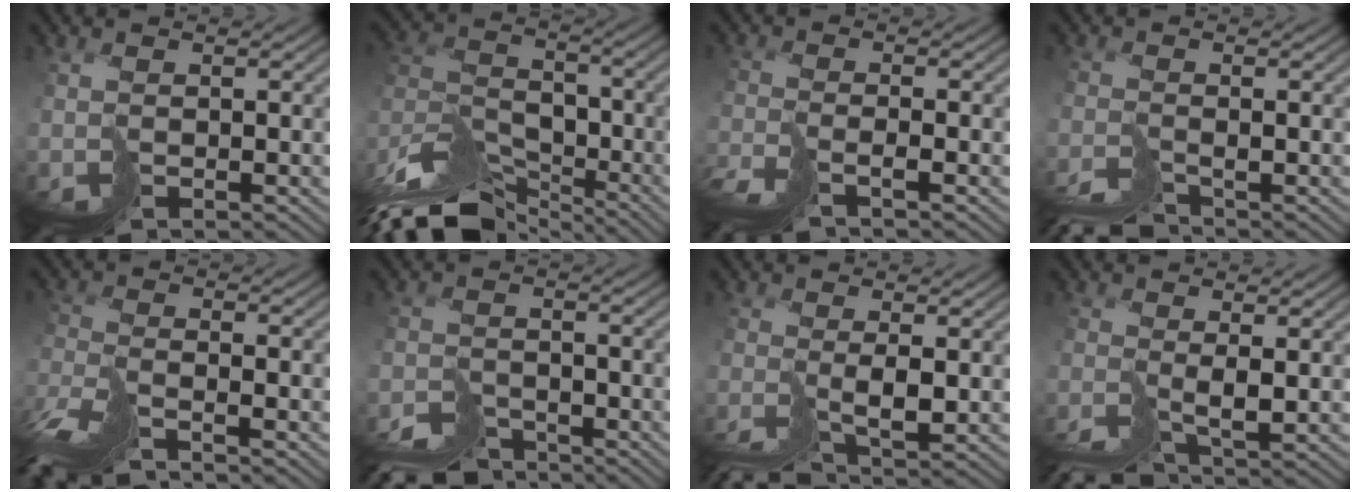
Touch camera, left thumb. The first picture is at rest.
{"total": 12.6, "force": [-10.8, 4.1, 5.0], "torque": [-0.126, -0.009, -0.196]}
{"total": 3.2, "force": [-2.9, -0.9, 1.0], "torque": [-0.020, -0.003, -0.061]}
{"total": 3.9, "force": [-3.8, -0.7, 0.6], "torque": [0.004, 0.001, -0.070]}
{"total": 7.2, "force": [-6.6, 0.3, 3.0], "torque": [-0.062, -0.006, -0.128]}
{"total": 6.7, "force": [-6.5, 1.3, 1.1], "torque": [-0.002, -0.010, -0.104]}
{"total": 2.9, "force": [-1.9, -0.6, 2.0], "torque": [-0.028, -0.004, -0.039]}
{"total": 2.9, "force": [-2.2, -0.3, 1.9], "torque": [-0.022, -0.008, -0.041]}